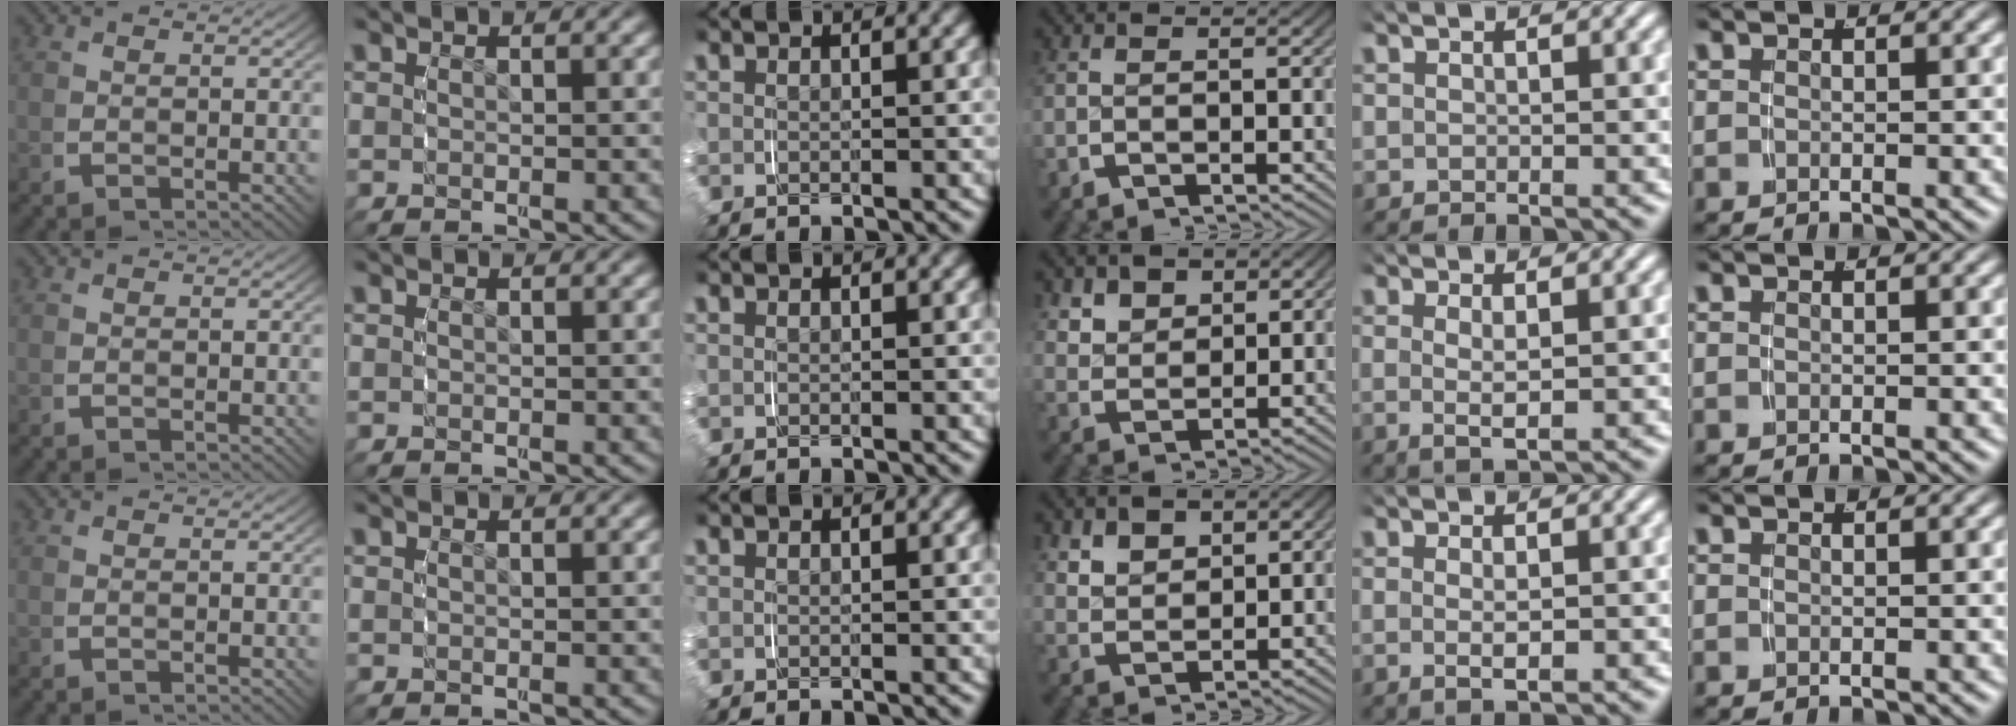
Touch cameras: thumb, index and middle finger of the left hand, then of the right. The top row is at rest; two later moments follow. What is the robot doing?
{"motion": "grasp_and_lifting", "object": "pen bag"}